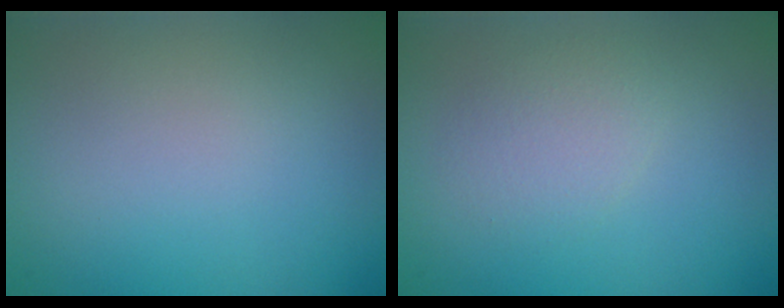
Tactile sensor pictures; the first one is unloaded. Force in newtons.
{"total": 1.7, "press": 1.7, "slide": 0.0}